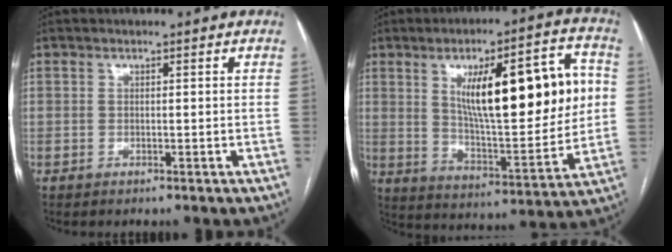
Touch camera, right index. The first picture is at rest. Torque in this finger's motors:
{"motor_torque": [1.82, 0.32, 0.71, 0.21]}